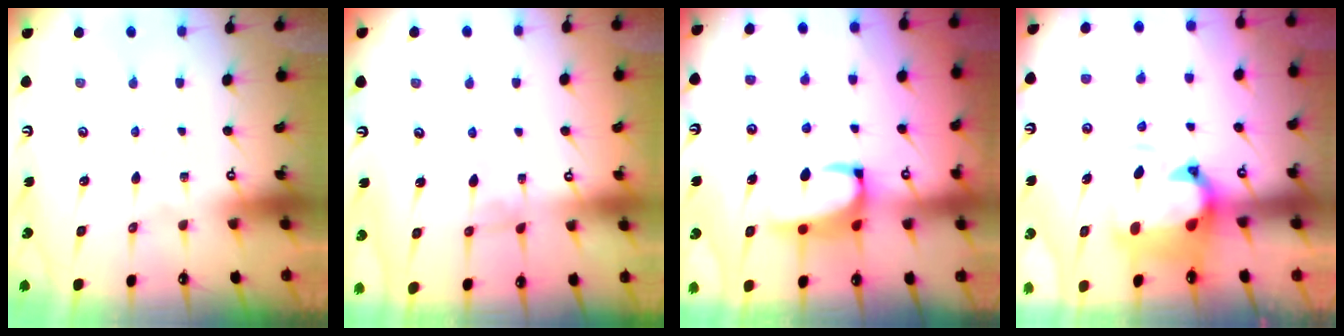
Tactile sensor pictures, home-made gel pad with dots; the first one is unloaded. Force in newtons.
{"total": 0.0}
{"total": 4.8, "press": 4.7, "slide": 1.1}
{"total": 3.2, "press": 2.9, "slide": 1.3}